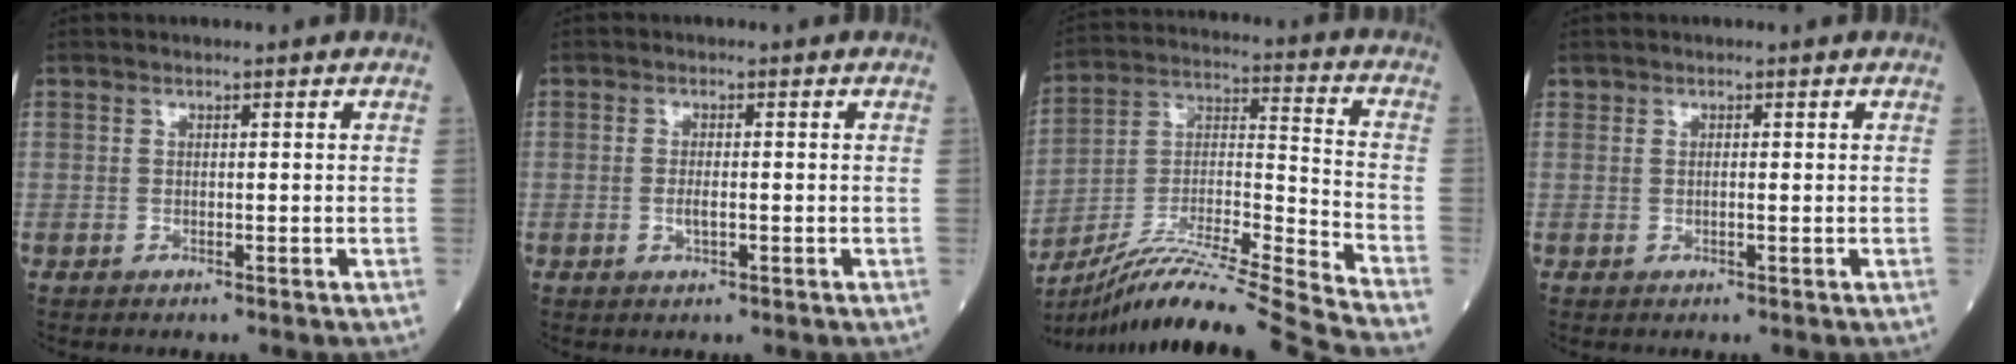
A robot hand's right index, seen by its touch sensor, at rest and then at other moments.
{"total": 1.7, "force": [-0.4, 0.4, 1.6], "torque": [-0.034, -0.001, -0.007]}
{"total": 23.1, "force": [-20.4, -2.8, 10.5], "torque": [-0.188, -0.021, -0.349]}
{"total": 0.0}